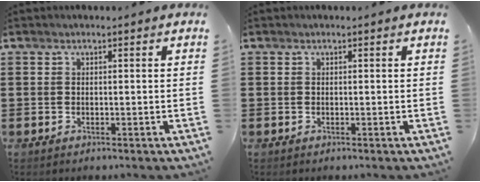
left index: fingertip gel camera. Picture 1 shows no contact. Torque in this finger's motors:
{"motor_torque": [0.00, 0.00, 0.01, 0.00]}